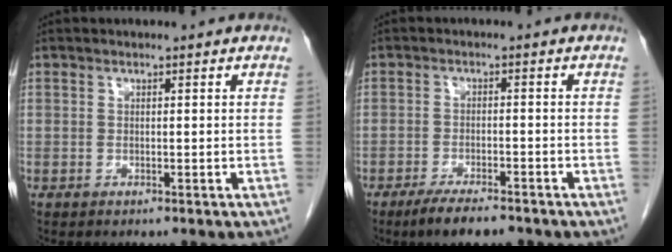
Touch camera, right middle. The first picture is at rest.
{"total": 6.2, "force": [-4.8, 1.4, 3.7], "torque": [-0.061, -0.008, -0.076]}